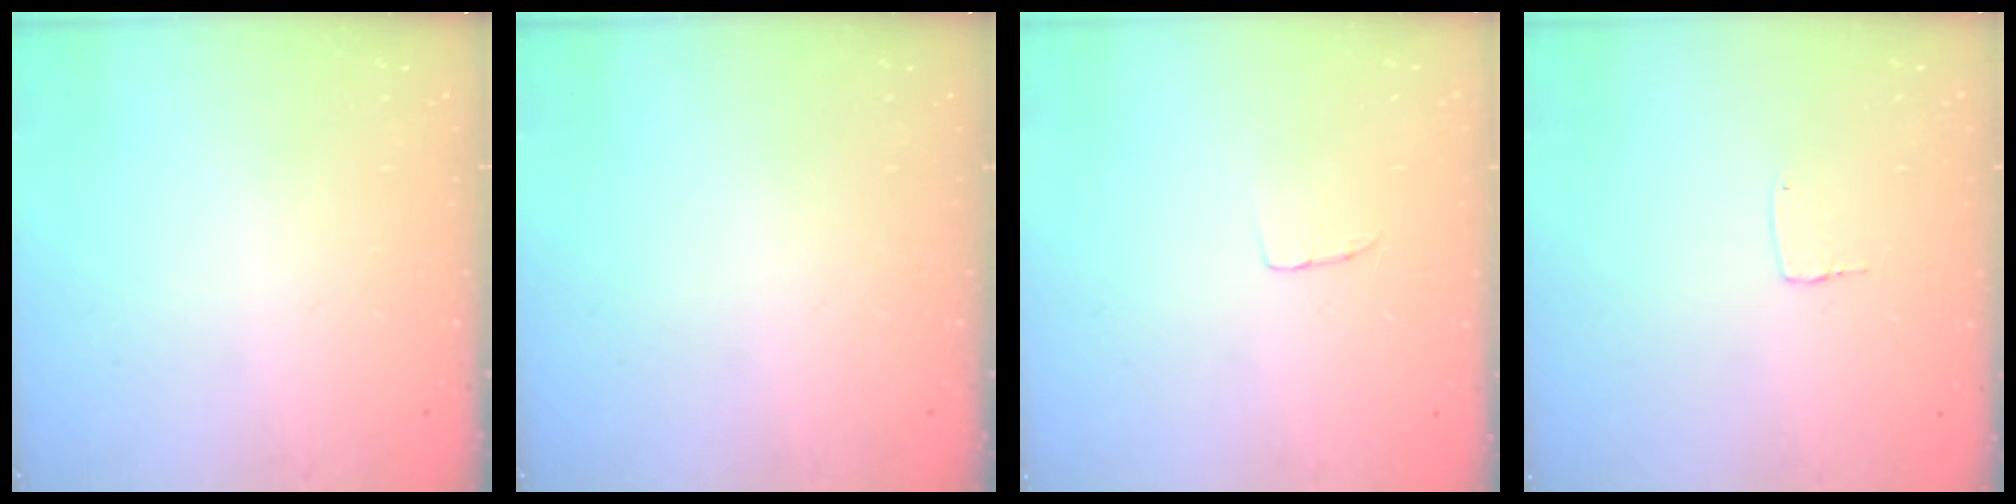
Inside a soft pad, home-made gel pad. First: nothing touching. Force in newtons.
{"total": 0.0}
{"total": 3.1, "press": 3.1, "slide": 0.1}
{"total": 3.7, "press": 3.7, "slide": 0.1}